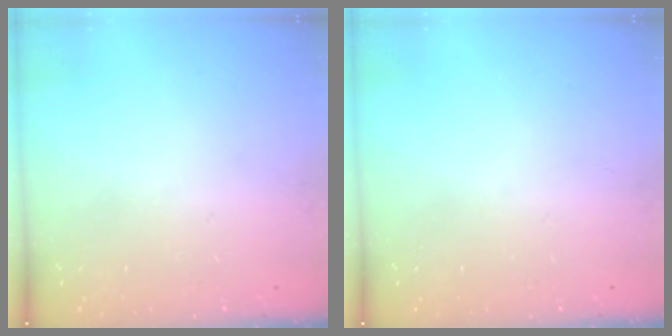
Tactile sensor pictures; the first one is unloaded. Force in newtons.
{"total": 0.0}